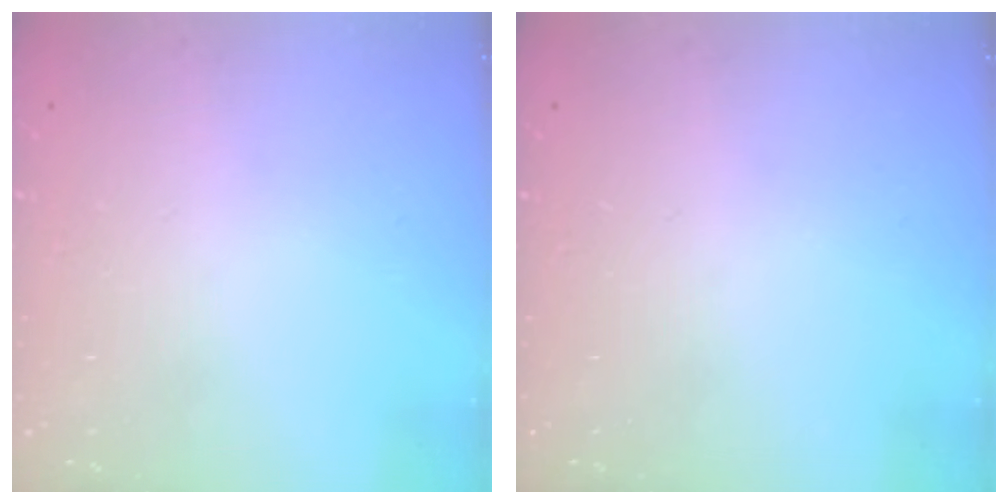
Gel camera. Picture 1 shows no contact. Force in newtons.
{"total": 0.0}